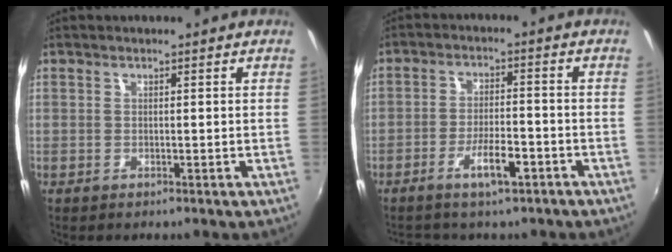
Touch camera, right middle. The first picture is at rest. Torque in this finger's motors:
{"motor_torque": [0.98, -1.15, 0.13, 0.05]}